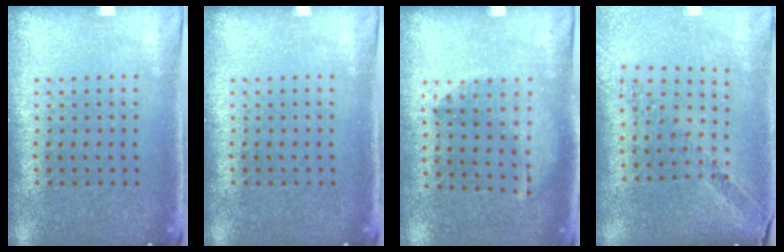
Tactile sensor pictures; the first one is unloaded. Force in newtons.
{"total": 0.0}
{"total": 1.3, "press": 0.8, "slide": 1.0}
{"total": 1.1, "press": 1.1, "slide": 0.0}